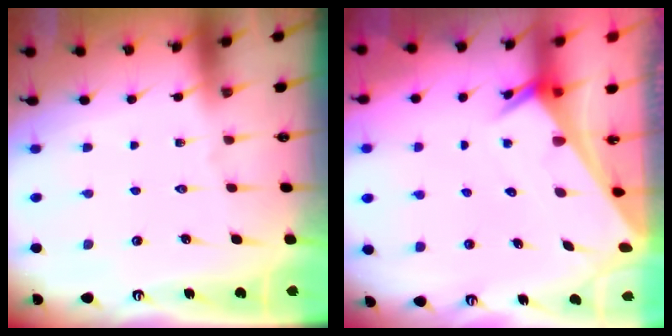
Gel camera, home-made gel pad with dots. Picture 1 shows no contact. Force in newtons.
{"total": 2.7, "press": 2.7, "slide": 0.1}